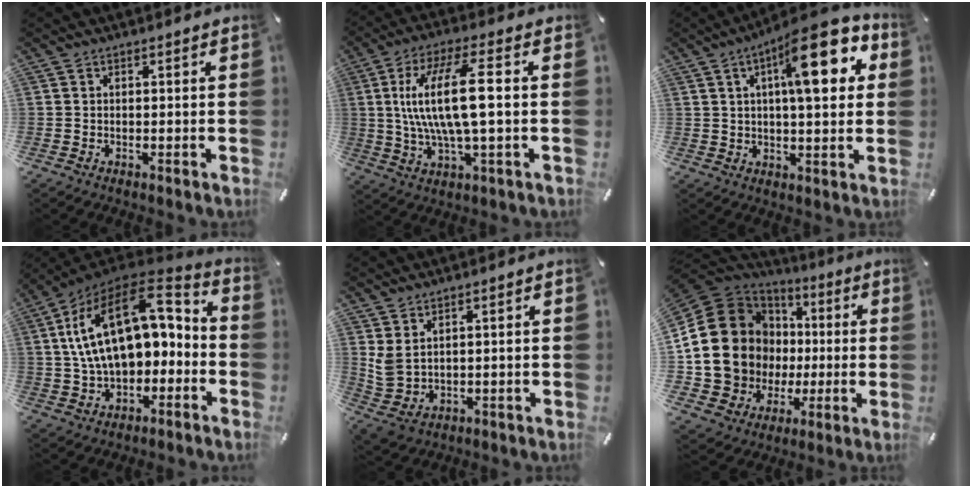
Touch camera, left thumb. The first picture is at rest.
{"total": 15.6, "force": [1.4, 4.1, 15.0], "torque": [-0.307, -0.006, 0.014]}
{"total": 17.9, "force": [6.9, 6.3, 15.3], "torque": [-0.208, -0.025, 0.101]}
{"total": 20.5, "force": [4.0, 12.7, 15.5], "torque": [-0.283, -0.008, 0.073]}
{"total": 4.5, "force": [2.2, 3.3, 2.2], "torque": [-0.068, -0.014, 0.040]}
{"total": 21.2, "force": [1.6, 19.0, 9.3], "torque": [-0.197, -0.024, 0.068]}